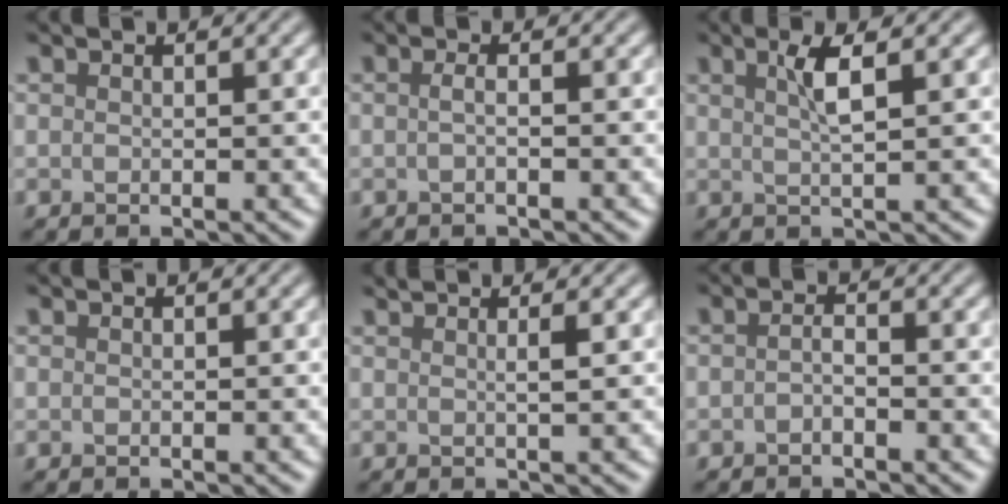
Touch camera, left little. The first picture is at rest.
{"total": 0.8, "force": [-0.2, 0.2, 0.7], "torque": [-0.013, -0.003, -0.006]}
{"total": 2.4, "force": [1.0, 0.4, 2.1], "torque": [-0.038, 0.003, 0.016]}
{"total": 0.0}
{"total": 1.7, "force": [0.7, 0.5, 1.5], "torque": [-0.021, 0.006, 0.000]}
{"total": 0.9, "force": [-0.7, 0.2, 0.5], "torque": [-0.012, 0.001, -0.013]}